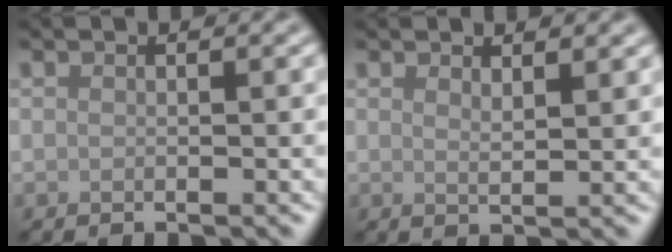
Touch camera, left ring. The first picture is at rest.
{"total": 1.5, "force": [1.1, 0.3, 0.9], "torque": [-0.014, -0.003, 0.019]}